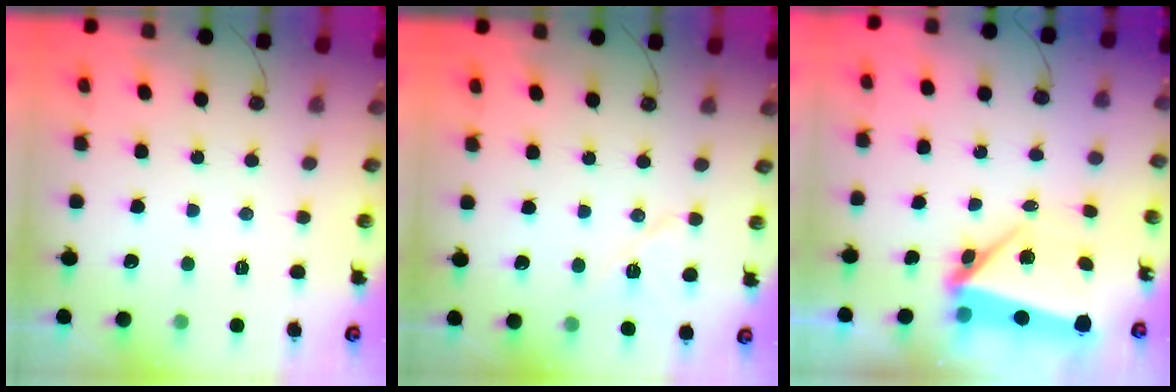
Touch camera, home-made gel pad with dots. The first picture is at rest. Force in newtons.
{"total": 7.9, "press": 7.9, "slide": 0.8}
{"total": 8.9, "press": 6.7, "slide": 5.8}